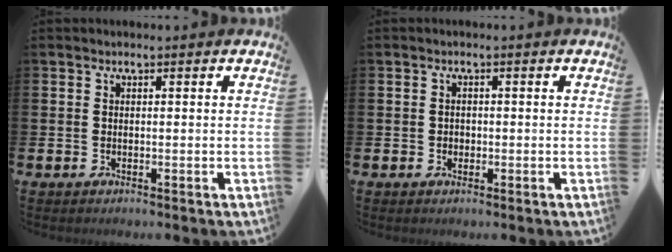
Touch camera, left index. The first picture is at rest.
{"total": 0.9, "force": [-0.2, 0.9, 0.2], "torque": [-0.003, 0.006, -0.007]}